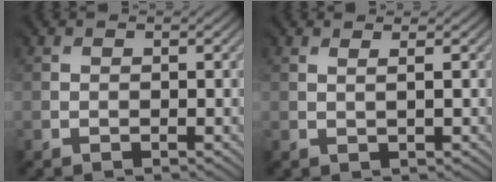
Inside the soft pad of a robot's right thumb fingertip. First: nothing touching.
{"total": 0.6, "force": [0.3, -0.3, 0.4], "torque": [0.000, 0.001, 0.003]}